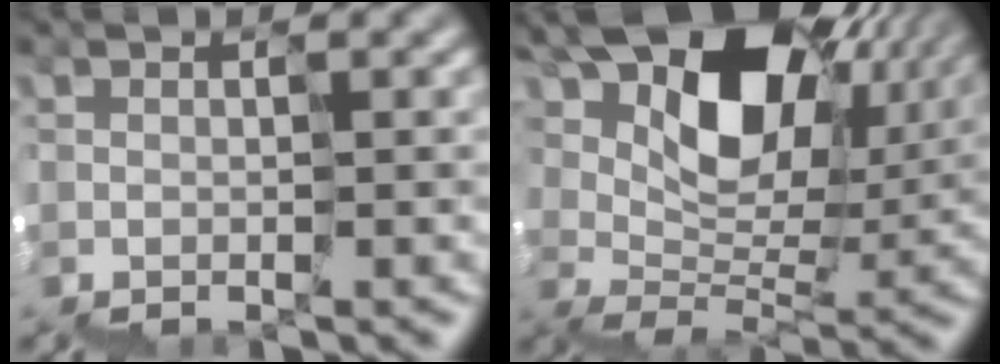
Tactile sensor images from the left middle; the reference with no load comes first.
{"total": 12.1, "force": [7.8, 6.7, 6.4], "torque": [-0.108, 0.019, 0.140]}